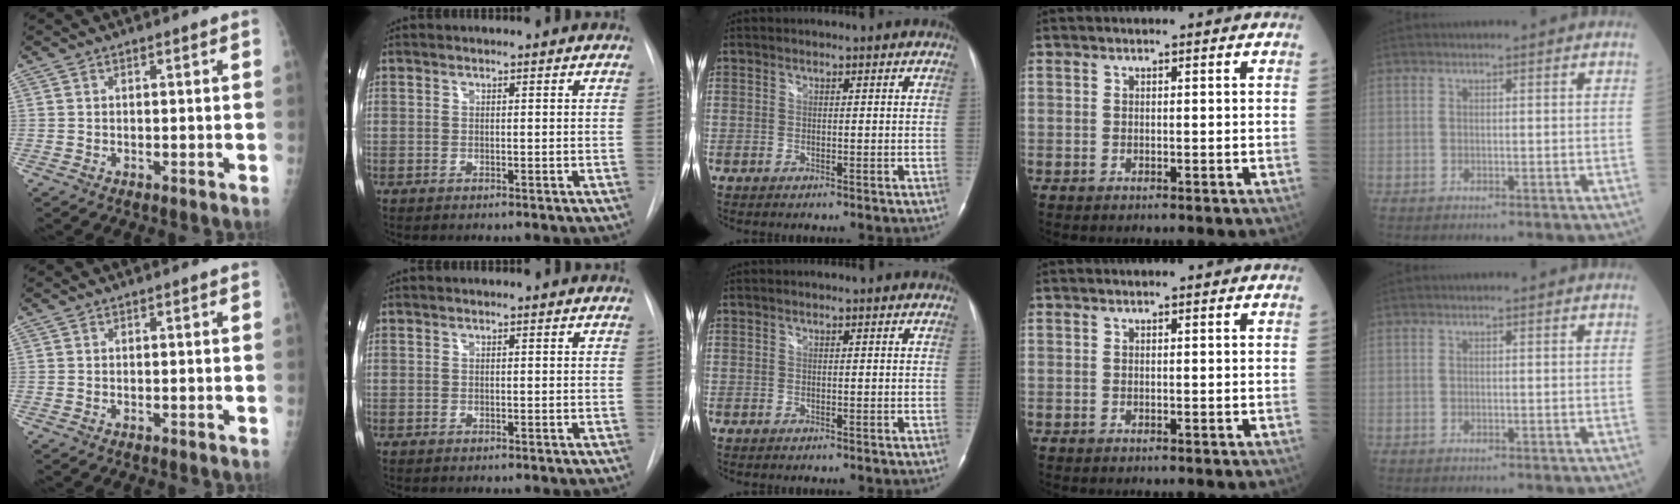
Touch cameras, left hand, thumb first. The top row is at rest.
{}